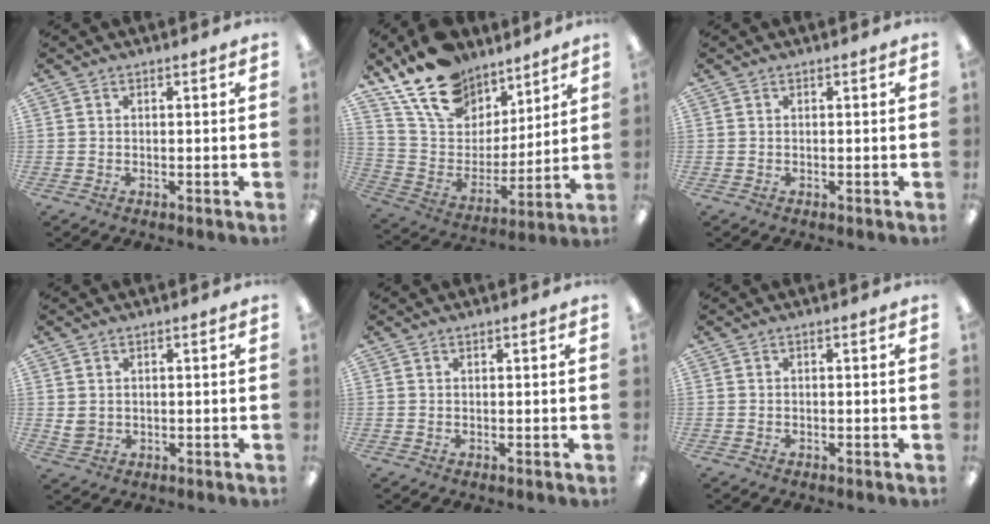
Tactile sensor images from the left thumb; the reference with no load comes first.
{"total": 18.7, "force": [13.7, 11.0, 6.5], "torque": [-0.140, -0.083, 0.259]}
{"total": 0.0}
{"total": 2.6, "force": [1.1, 2.2, 0.8], "torque": [-0.008, -0.003, 0.020]}
{"total": 0.5, "force": [0.5, 0.2, 0.1], "torque": [-0.001, 0.001, 0.009]}
{"total": 0.0}